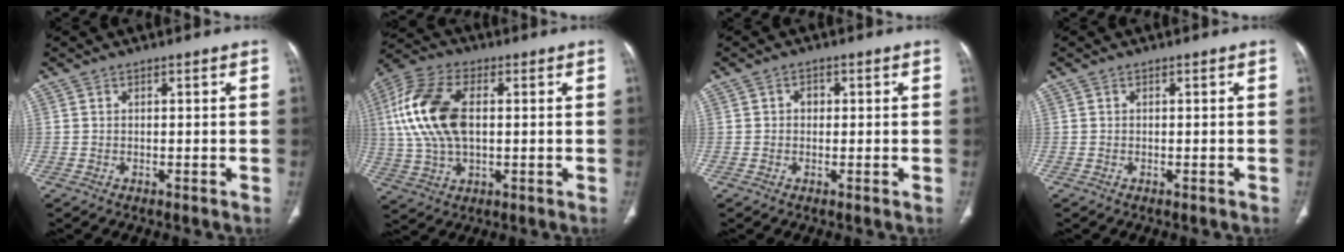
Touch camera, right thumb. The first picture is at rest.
{"total": 16.2, "force": [2.0, 9.1, 13.2], "torque": [-0.286, 0.013, 0.038]}
{"total": 1.7, "force": [0.1, 1.4, 0.9], "torque": [-0.006, 0.004, -0.002]}
{"total": 0.0}